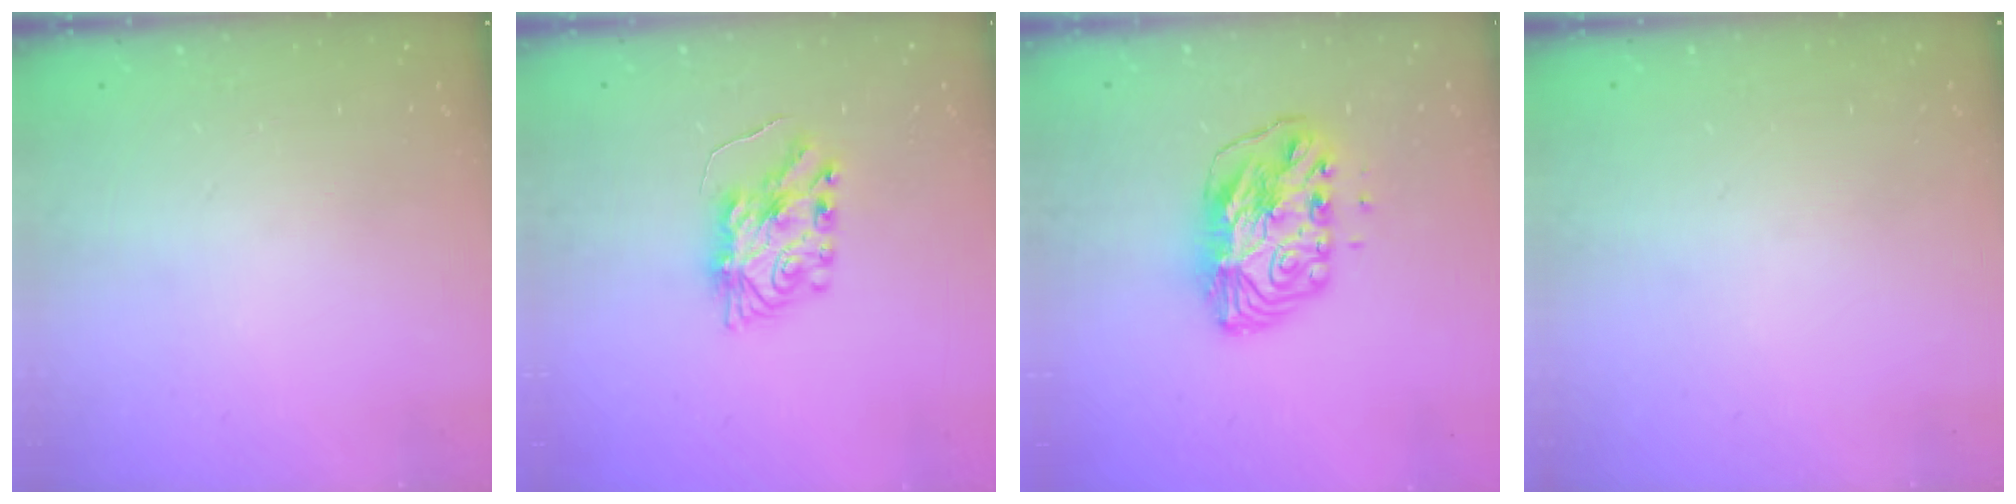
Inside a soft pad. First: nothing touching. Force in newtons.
{"total": 8.1, "press": 8.1, "slide": 0.6}
{"total": 10.8, "press": 10.8, "slide": 1.0}
{"total": 0.0}